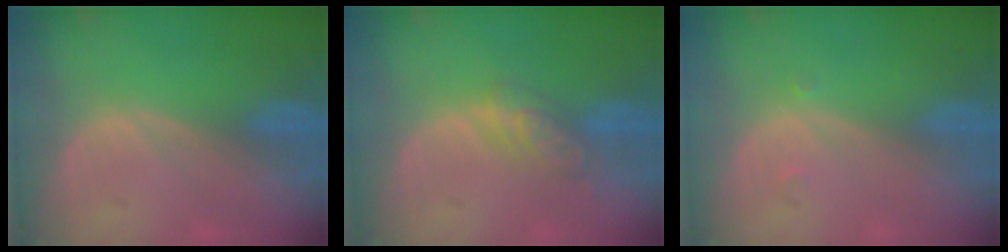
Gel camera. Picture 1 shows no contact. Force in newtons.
{"total": 4.9, "press": 4.9, "slide": 0.5}
{"total": 0.7, "press": 0.5, "slide": 0.5}